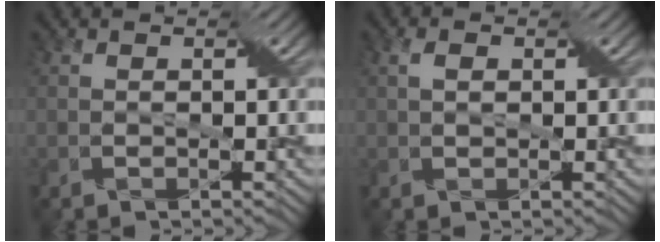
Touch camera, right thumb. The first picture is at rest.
{"total": 1.7, "force": [0.5, 1.0, 1.3], "torque": [-0.029, 0.004, 0.008]}